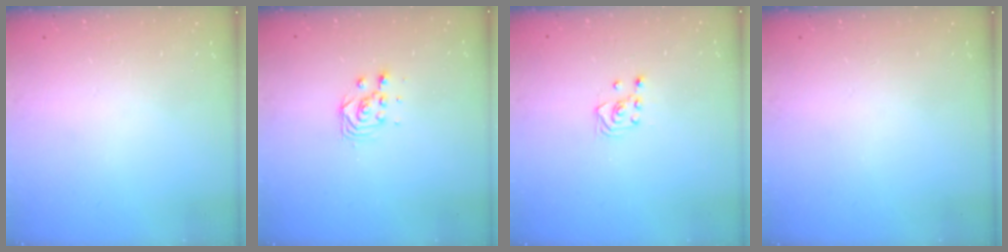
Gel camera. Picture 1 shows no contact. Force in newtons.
{"total": 5.3, "press": 5.2, "slide": 0.2}
{"total": 3.0, "press": 2.6, "slide": 1.5}
{"total": 0.0}